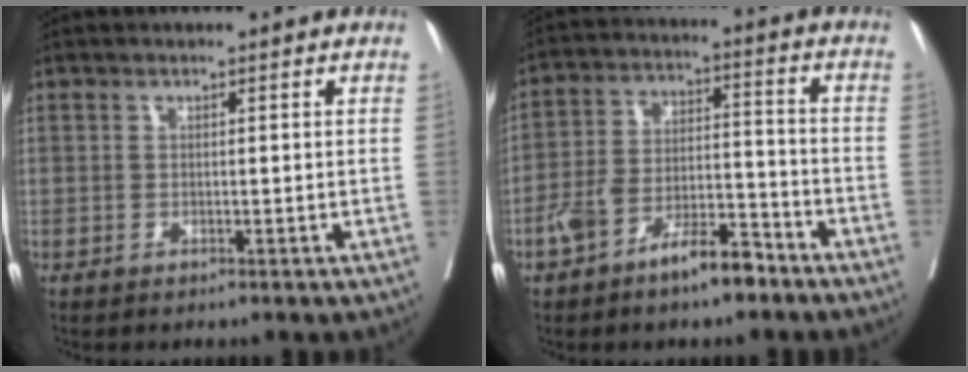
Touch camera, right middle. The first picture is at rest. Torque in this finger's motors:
{"motor_torque": [0.87, -0.80, 0.45, 0.10]}